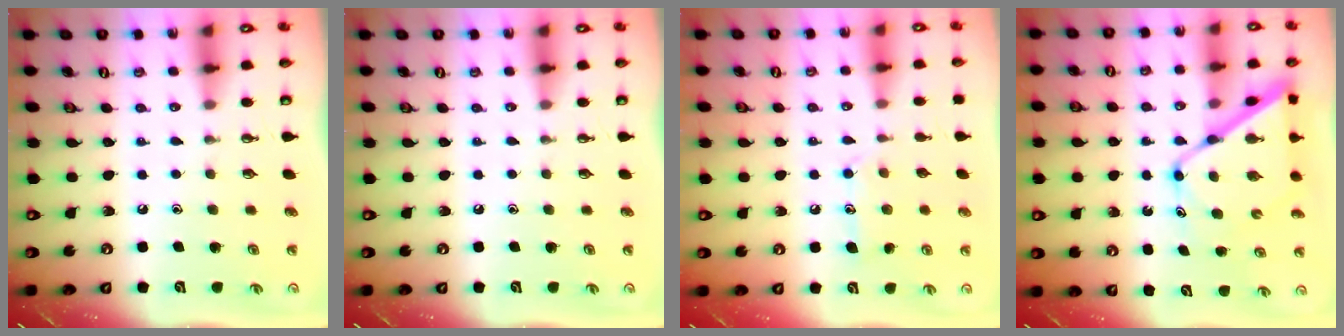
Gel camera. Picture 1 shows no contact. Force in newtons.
{"total": 0.0}
{"total": 9.6, "press": 9.6, "slide": 0.5}
{"total": 13.0, "press": 13.0, "slide": 1.3}